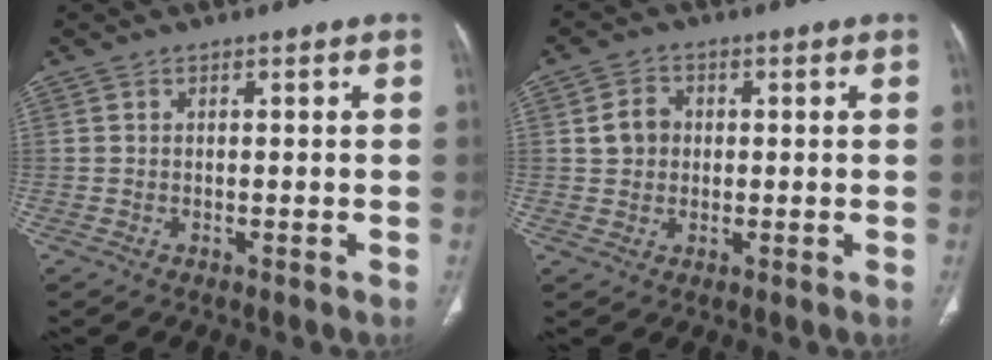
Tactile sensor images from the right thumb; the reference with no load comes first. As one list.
[{"total": 4.5, "force": [0.6, 3.9, 2.2], "torque": [-0.027, 0.007, 0.007]}]